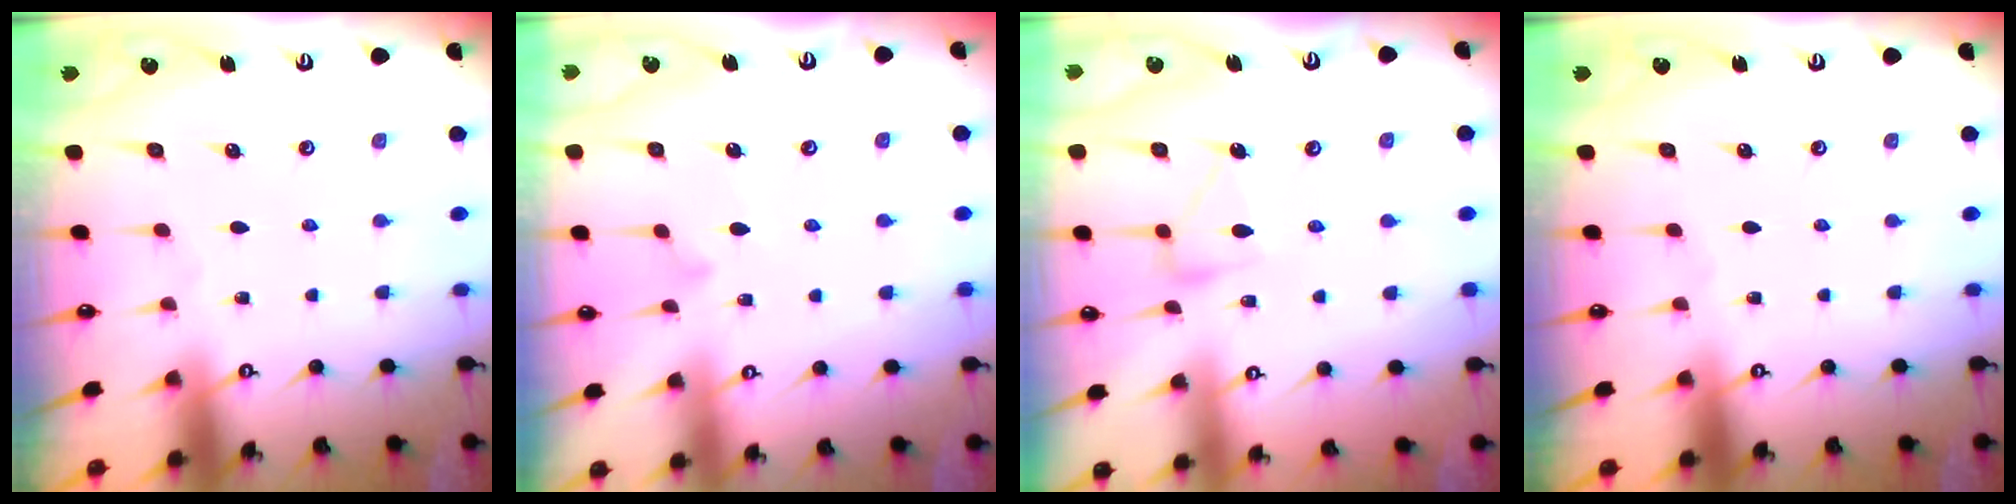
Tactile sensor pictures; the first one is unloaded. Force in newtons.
{"total": 8.1, "press": 8.0, "slide": 0.4}
{"total": 11.4, "press": 11.4, "slide": 0.5}
{"total": 0.0}